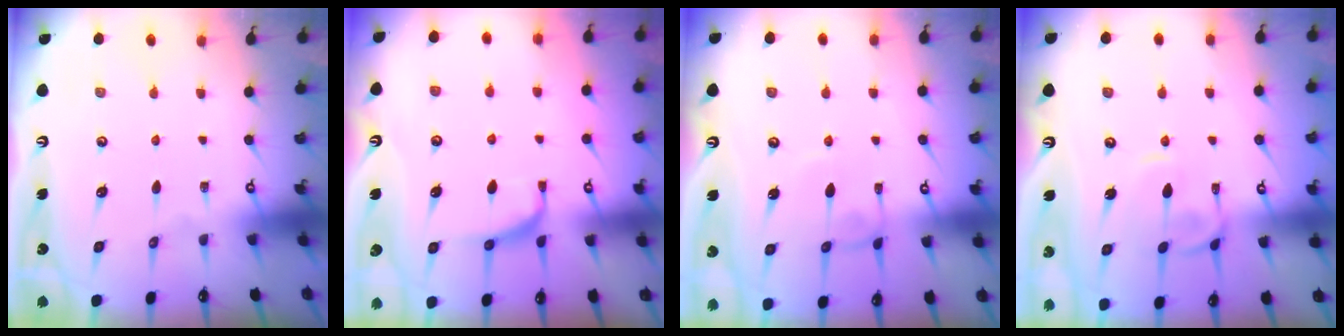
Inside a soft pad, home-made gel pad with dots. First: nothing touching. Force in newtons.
{"total": 0.9, "press": 0.8, "slide": 0.4}
{"total": 2.3, "press": 2.3, "slide": 0.2}
{"total": 1.1, "press": 0.9, "slide": 0.6}